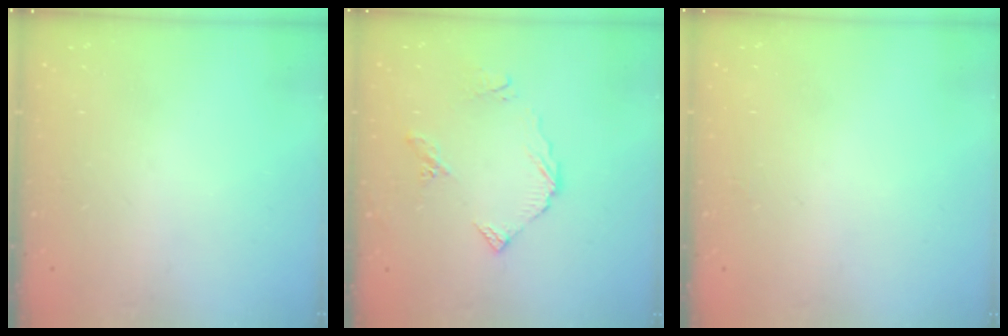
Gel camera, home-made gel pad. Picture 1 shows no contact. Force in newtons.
{"total": 8.0, "press": 7.9, "slide": 0.8}
{"total": 2.1, "press": 2.1, "slide": 0.2}